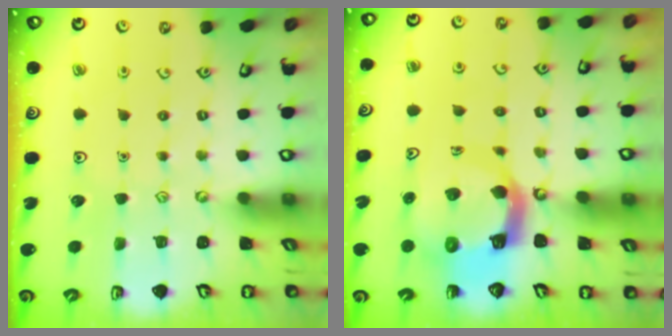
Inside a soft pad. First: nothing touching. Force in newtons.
{"total": 11.4, "press": 11.3, "slide": 1.5}